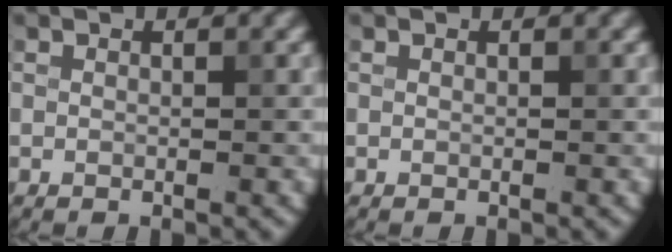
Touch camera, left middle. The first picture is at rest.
{"total": 0.0}